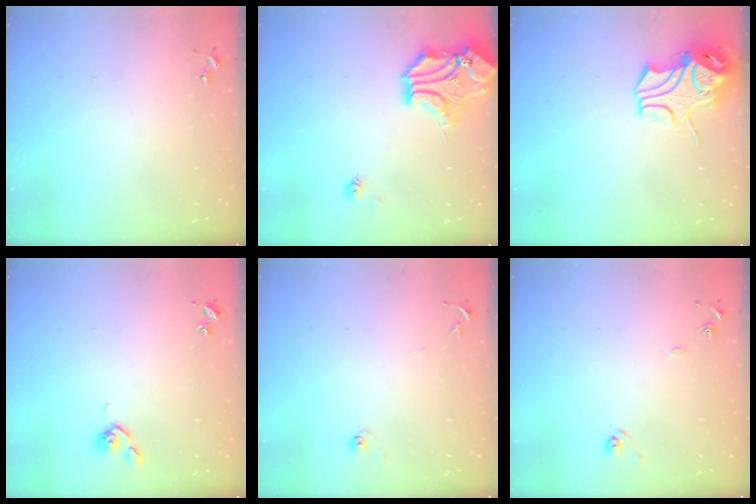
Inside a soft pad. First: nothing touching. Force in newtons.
{"total": 15.6, "press": 15.4, "slide": 2.4}
{"total": 10.9, "press": 10.8, "slide": 1.6}
{"total": 4.7, "press": 4.6, "slide": 1.2}
{"total": 6.0, "press": 5.9, "slide": 0.6}
{"total": 6.5, "press": 6.5, "slide": 0.6}